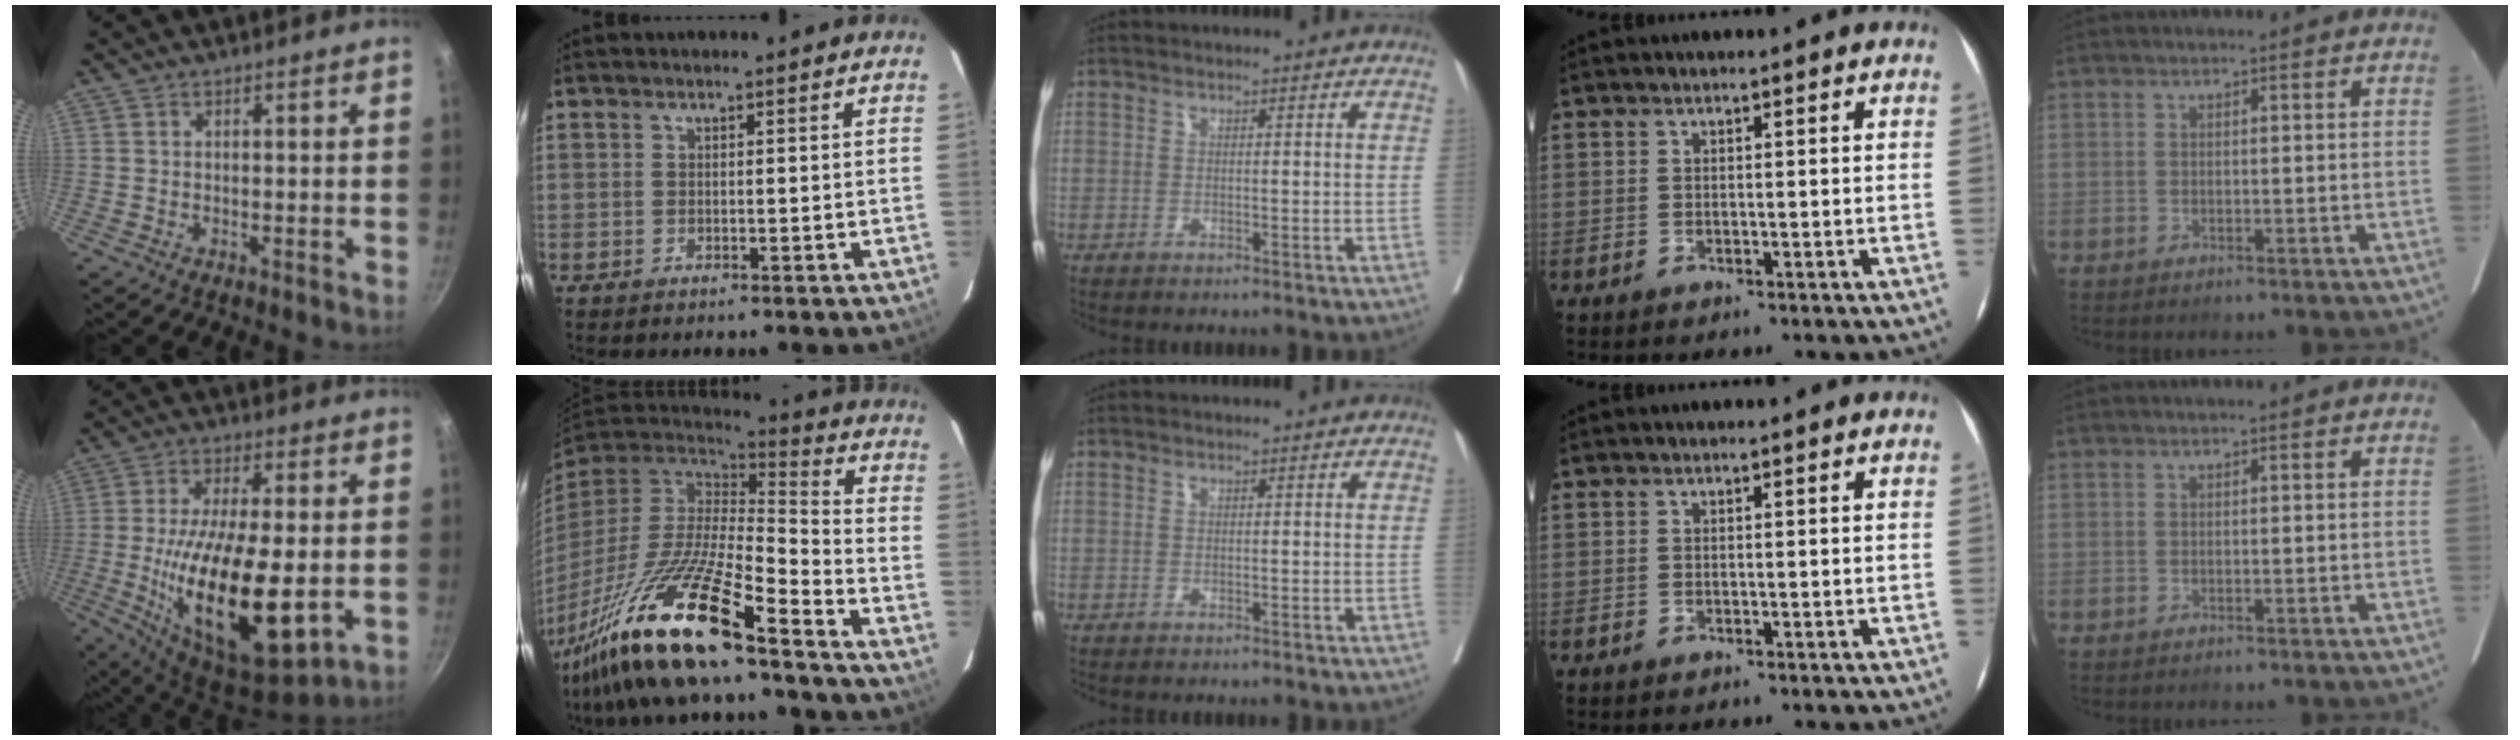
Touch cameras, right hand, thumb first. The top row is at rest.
{"thumb": {"total": 23.2, "force": [-3.5, 9.2, 21.0], "torque": [-0.388, -0.029, -0.040]}, "index": {"total": 22.1, "force": [-15.4, 2.4, 15.7], "torque": [-0.308, -0.055, -0.286]}}